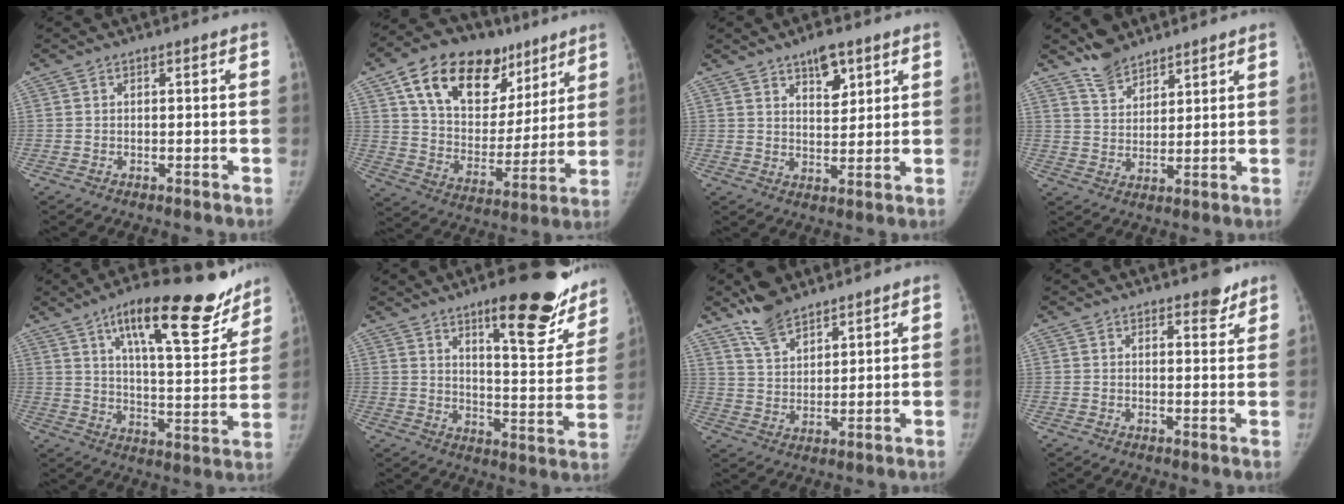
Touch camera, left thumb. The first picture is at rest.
{"total": 23.7, "force": [12.9, 14.7, 13.5], "torque": [-0.177, -0.019, 0.218]}
{"total": 6.1, "force": [3.7, 2.8, 4.0], "torque": [-0.037, -0.024, 0.058]}
{"total": 6.4, "force": [5.6, 2.8, 1.6], "torque": [-0.011, -0.037, 0.109]}
{"total": 22.2, "force": [14.6, 7.0, 15.2], "torque": [-0.178, -0.058, 0.222]}
{"total": 20.8, "force": [13.3, 6.0, 14.8], "torque": [-0.146, -0.081, 0.186]}
{"total": 8.5, "force": [6.9, 3.4, 3.5], "torque": [-0.047, -0.034, 0.137]}
{"total": 3.3, "force": [2.6, 1.4, 1.6], "torque": [-0.003, -0.017, 0.033]}